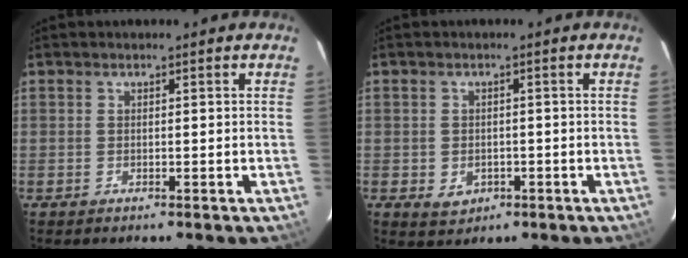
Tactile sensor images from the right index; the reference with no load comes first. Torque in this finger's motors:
{"motor_torque": [0.32, -0.35, 0.06, -0.01]}